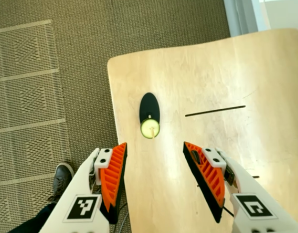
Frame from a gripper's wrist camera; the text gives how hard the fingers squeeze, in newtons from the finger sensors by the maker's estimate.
{"total": 0.0}